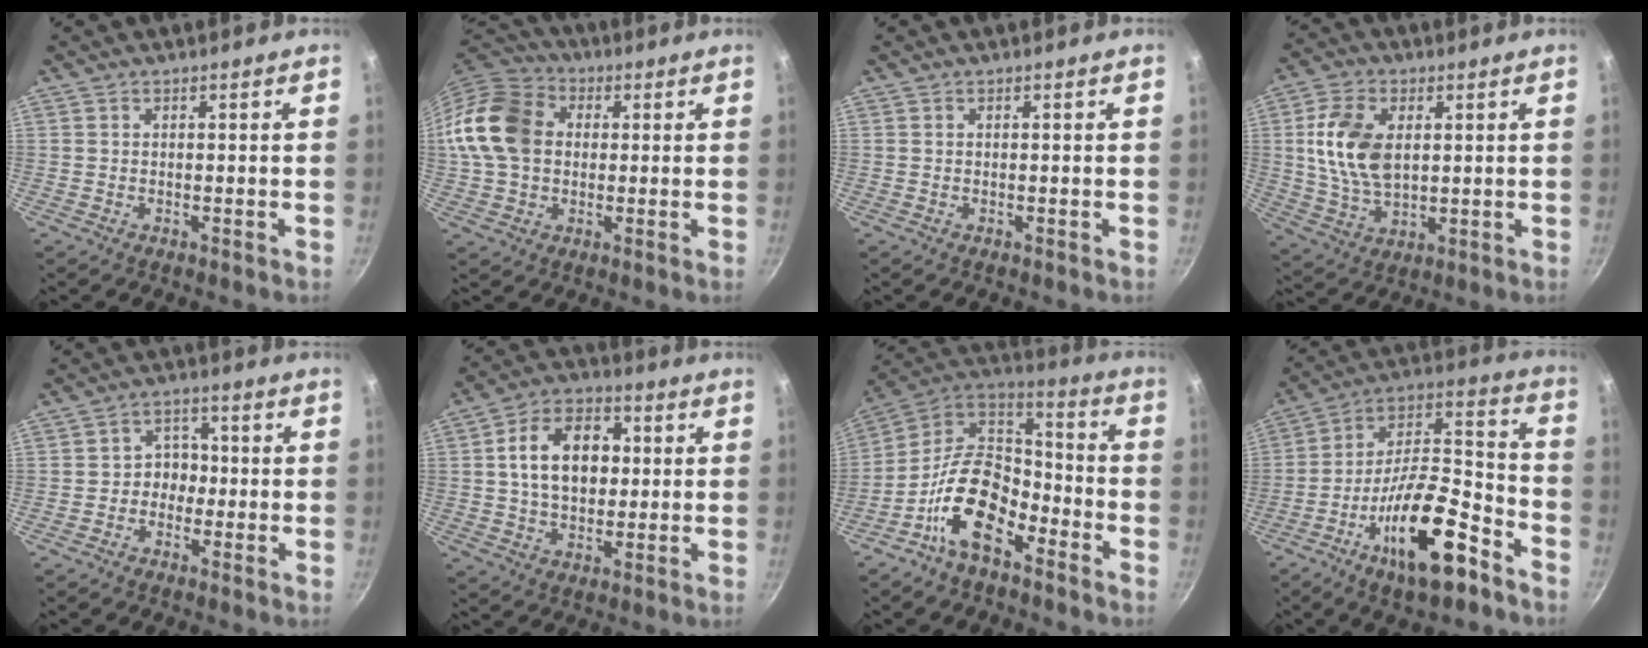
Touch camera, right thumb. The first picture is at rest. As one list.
[{"total": 14.9, "force": [1.4, 11.6, 9.3], "torque": [-0.162, 0.026, 0.011]}, {"total": 0.0}, {"total": 12.6, "force": [2.3, 7.8, 9.7], "torque": [-0.174, -0.007, 0.046]}, {"total": 4.6, "force": [-0.9, 3.9, 2.1], "torque": [0.009, 0.018, -0.023]}, {"total": 14.0, "force": [1.9, 9.8, 9.9], "torque": [-0.130, 0.017, 0.021]}, {"total": 16.3, "force": [-8.5, 9.0, 10.6], "torque": [-0.166, 0.079, -0.178]}, {"total": 21.3, "force": [-11.4, 7.6, 16.3], "torque": [-0.241, 0.073, -0.193]}]